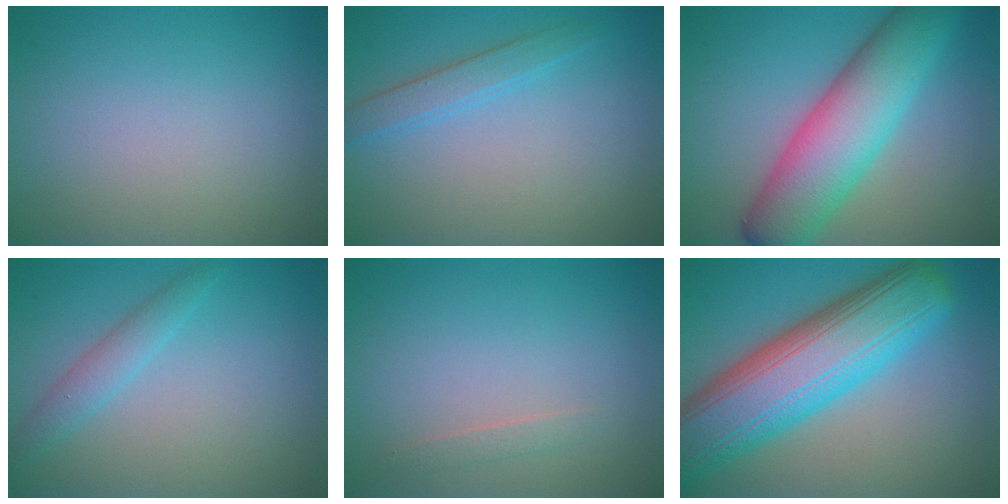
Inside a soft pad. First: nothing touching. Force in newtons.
{"total": 2.1, "press": 2.1, "slide": 0.1}
{"total": 9.3, "press": 9.3, "slide": 0.3}
{"total": 2.1, "press": 2.1, "slide": 0.1}
{"total": 0.8, "press": 0.8, "slide": 0.1}
{"total": 12.6, "press": 12.6, "slide": 0.4}